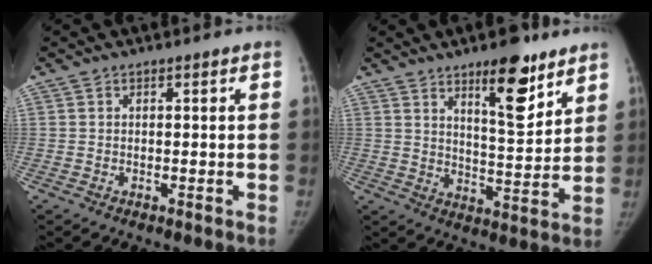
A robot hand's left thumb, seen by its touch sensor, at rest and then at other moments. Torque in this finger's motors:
{"motor_torque": [0.38, -0.05, 0.95, -0.54, 0.24]}